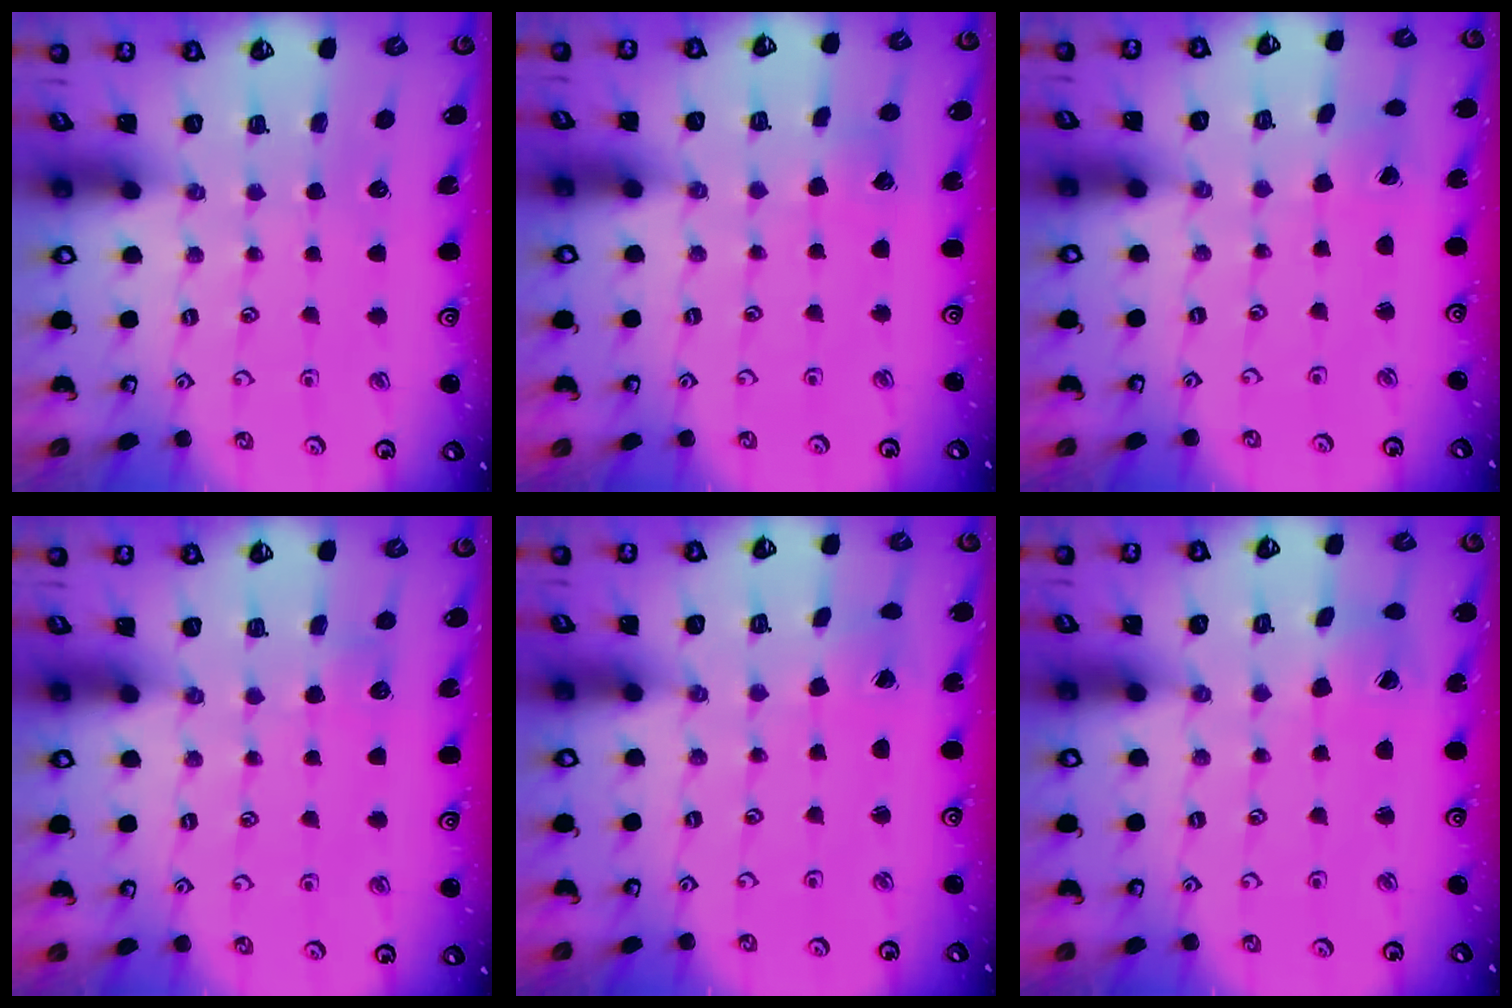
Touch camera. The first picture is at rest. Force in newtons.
{"total": 4.2, "press": 4.2, "slide": 0.2}
{"total": 1.6, "press": 1.6, "slide": 0.1}
{"total": 3.7, "press": 3.7, "slide": 0.4}
{"total": 1.1, "press": 1.0, "slide": 0.4}
{"total": 2.8, "press": 2.8, "slide": 0.4}